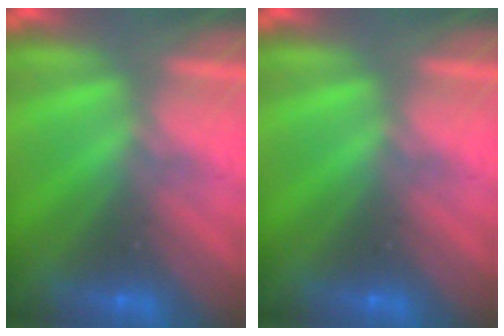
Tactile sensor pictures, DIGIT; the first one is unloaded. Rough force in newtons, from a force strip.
{"total": 0.0}